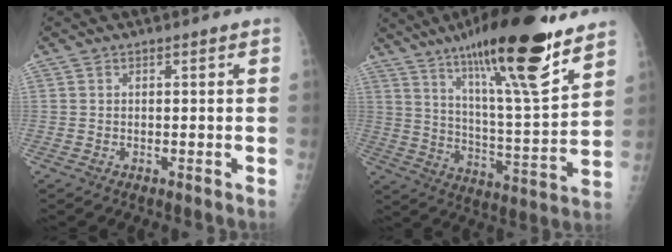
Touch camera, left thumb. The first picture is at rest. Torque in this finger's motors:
{"motor_torque": [1.15, 0.11, 1.37, -1.42, 0.52]}